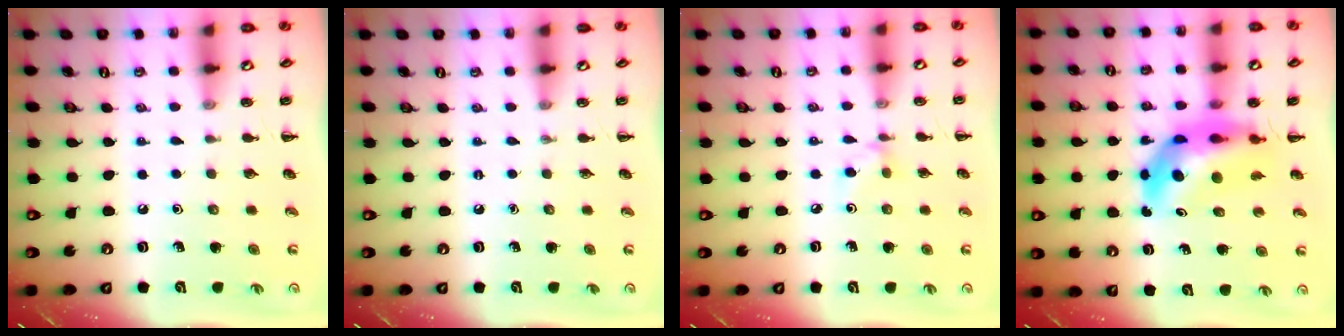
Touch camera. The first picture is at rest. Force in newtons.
{"total": 0.0}
{"total": 4.3, "press": 4.0, "slide": 1.5}
{"total": 10.2, "press": 9.8, "slide": 2.8}